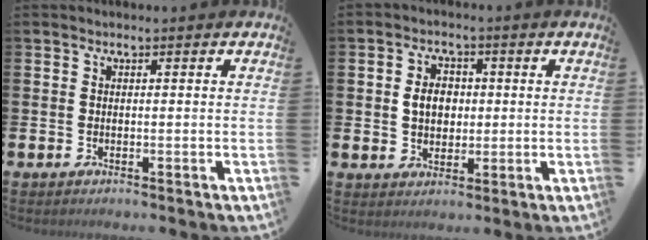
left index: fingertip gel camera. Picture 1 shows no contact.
{"total": 4.0, "force": [0.5, 3.2, 2.3], "torque": [-0.038, 0.008, 0.002]}